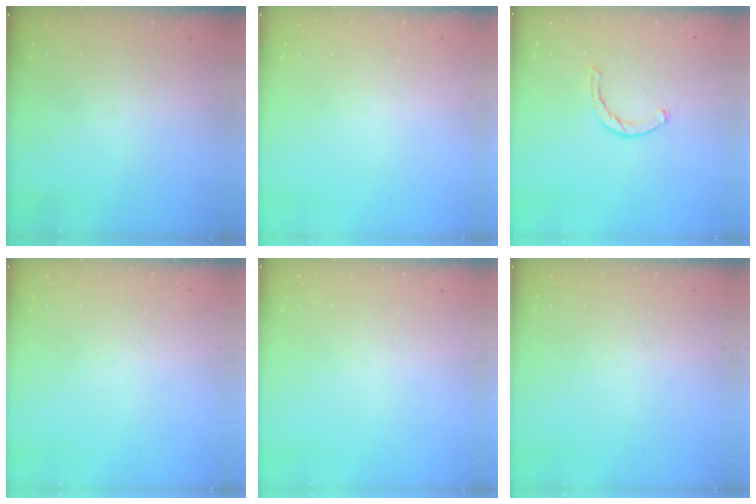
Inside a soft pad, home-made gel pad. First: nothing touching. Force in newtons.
{"total": 0.0}
{"total": 2.3, "press": 2.3, "slide": 0.4}
{"total": 0.0}
{"total": 0.0}
{"total": 0.0}